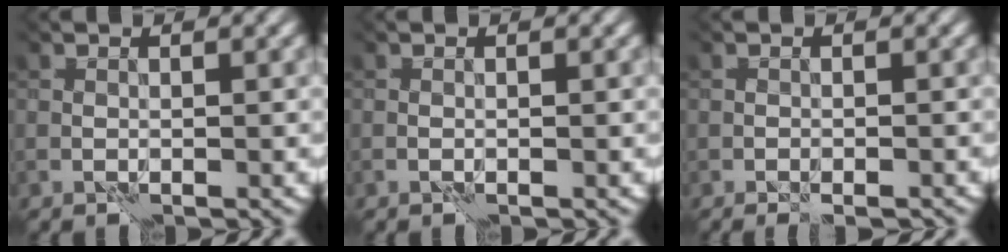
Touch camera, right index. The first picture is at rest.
{"total": 0.0}
{"total": 1.3, "force": [-0.8, 0.6, 0.8], "torque": [-0.006, 0.000, -0.005]}